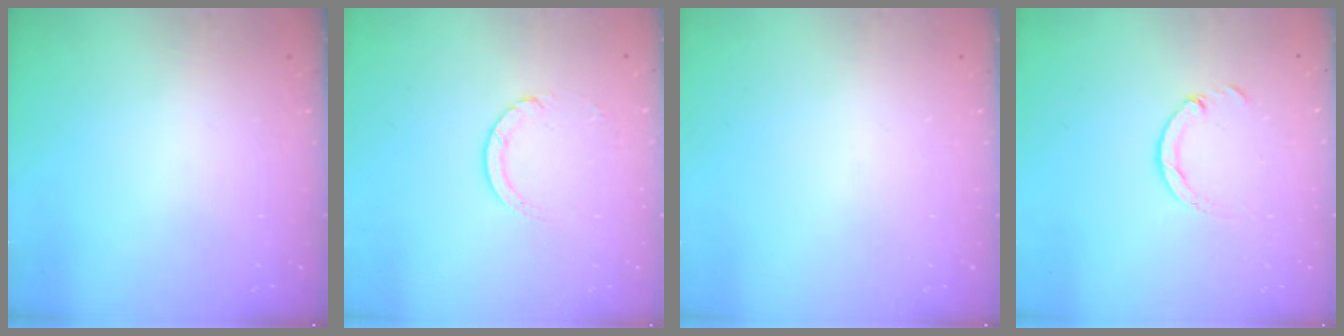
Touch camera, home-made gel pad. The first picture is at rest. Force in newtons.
{"total": 3.9, "press": 3.9, "slide": 0.4}
{"total": 0.0}
{"total": 4.6, "press": 4.6, "slide": 0.3}